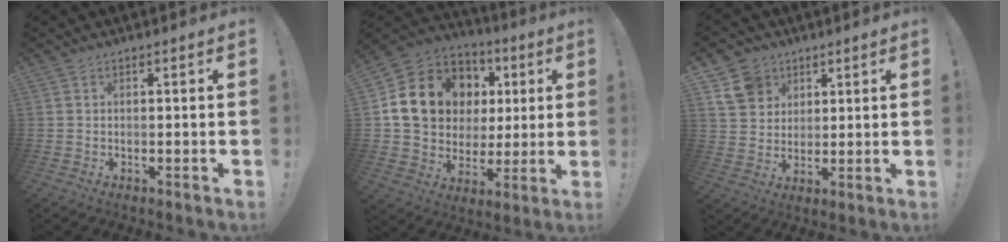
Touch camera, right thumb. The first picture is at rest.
{"total": 18.0, "force": [5.6, 14.4, 9.4], "torque": [-0.136, -0.014, 0.132]}
{"total": 9.8, "force": [5.1, 7.9, 2.8], "torque": [-0.048, -0.024, 0.104]}